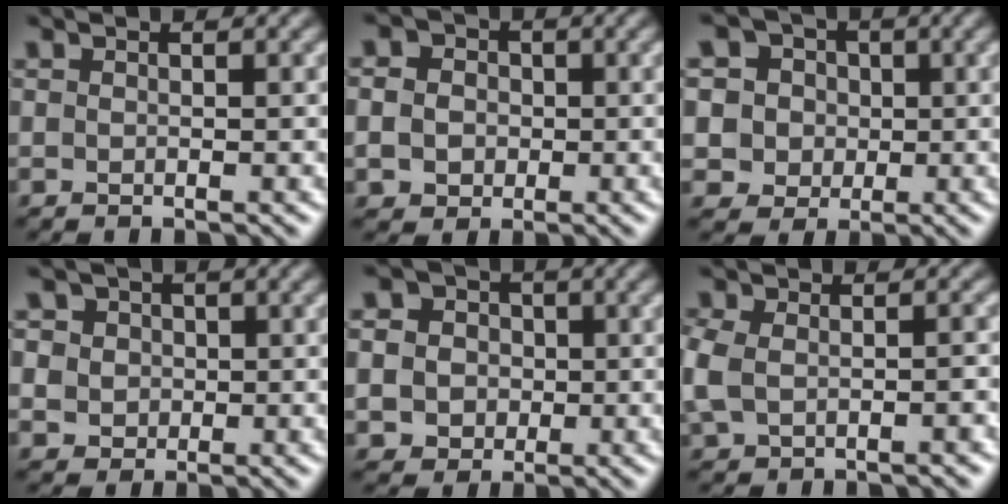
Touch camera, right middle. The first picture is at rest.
{"total": 6.2, "force": [1.8, 5.3, 2.7], "torque": [-0.057, 0.034, 0.004]}
{"total": 7.6, "force": [3.2, 6.4, 2.6], "torque": [-0.057, 0.022, 0.036]}
{"total": 5.8, "force": [2.6, 4.8, 2.1], "torque": [-0.049, 0.021, 0.028]}
{"total": 7.8, "force": [2.3, 6.9, 2.9], "torque": [-0.072, 0.034, 0.019]}
{"total": 3.4, "force": [-0.7, 2.0, 2.7], "torque": [-0.060, -0.003, -0.011]}